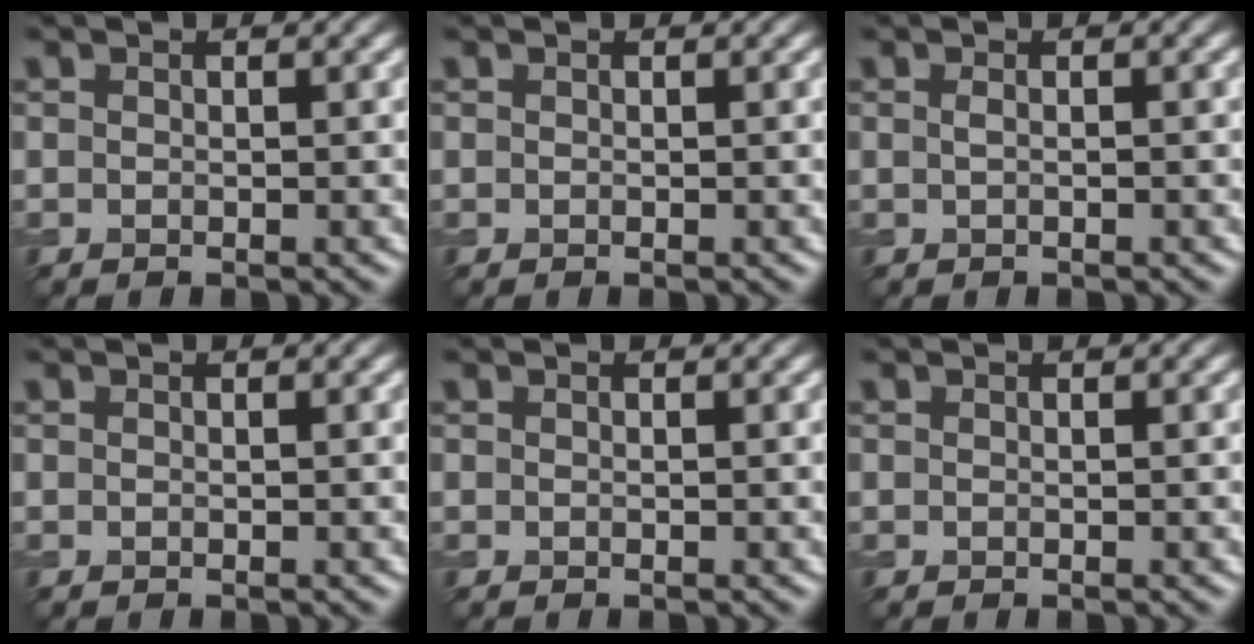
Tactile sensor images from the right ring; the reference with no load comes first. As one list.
[{"total": 0.0}, {"total": 0.8, "force": [0.1, 0.3, 0.7], "torque": [-0.014, 0.003, -0.001]}, {"total": 0.0}, {"total": 0.0}, {"total": 0.0}]